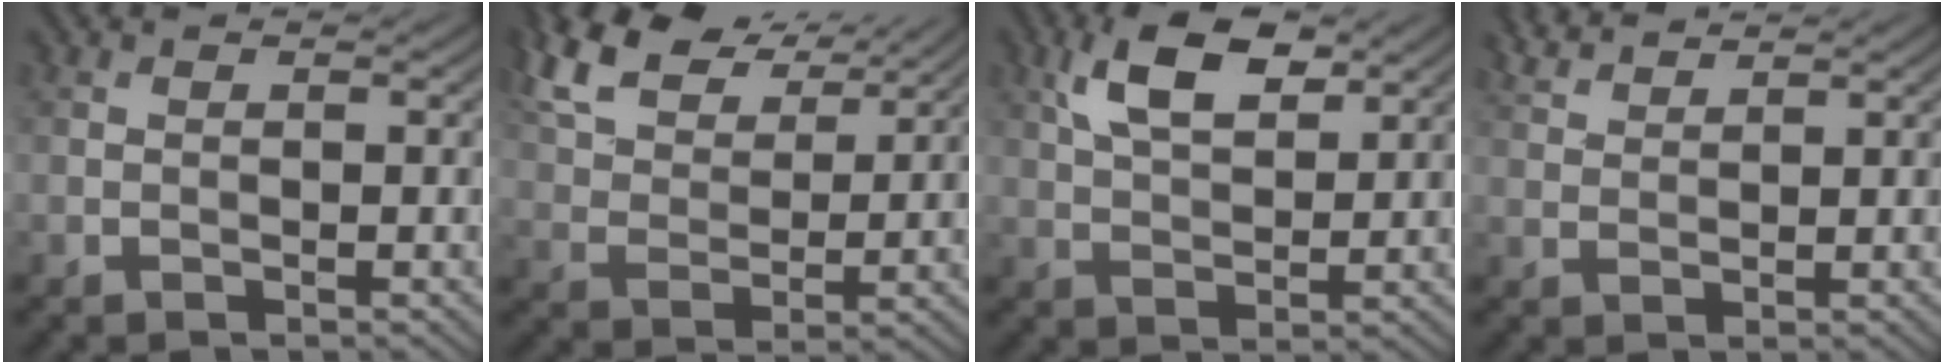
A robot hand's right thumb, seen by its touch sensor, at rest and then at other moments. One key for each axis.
{"total": 11.6, "fx": 7.8, "fy": 5.3, "fz": 6.7, "tx": -0.180, "ty": 0.024, "tz": 0.151}
{"total": 7.3, "fx": 3.8, "fy": 3.3, "fz": 5.4, "tx": -0.111, "ty": 0.006, "tz": 0.073}
{"total": 3.0, "fx": 2.8, "fy": 0.5, "fz": 1.0, "tx": -0.029, "ty": 0.005, "tz": 0.059}